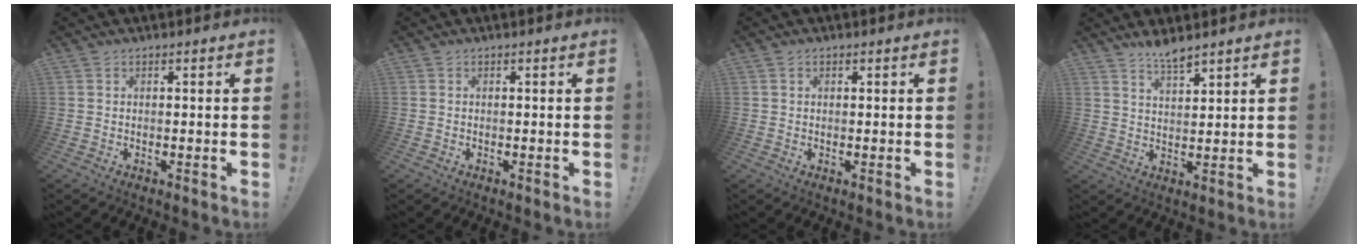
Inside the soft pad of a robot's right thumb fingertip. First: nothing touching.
{"total": 0.8, "force": [-0.1, 0.8, -0.1], "torque": [-0.003, 0.004, -0.002]}
{"total": 0.7, "force": [0.3, 0.5, 0.3], "torque": [0.001, -0.001, 0.005]}
{"total": 5.1, "force": [4.5, 0.7, 2.3], "torque": [-0.038, -0.034, 0.078]}